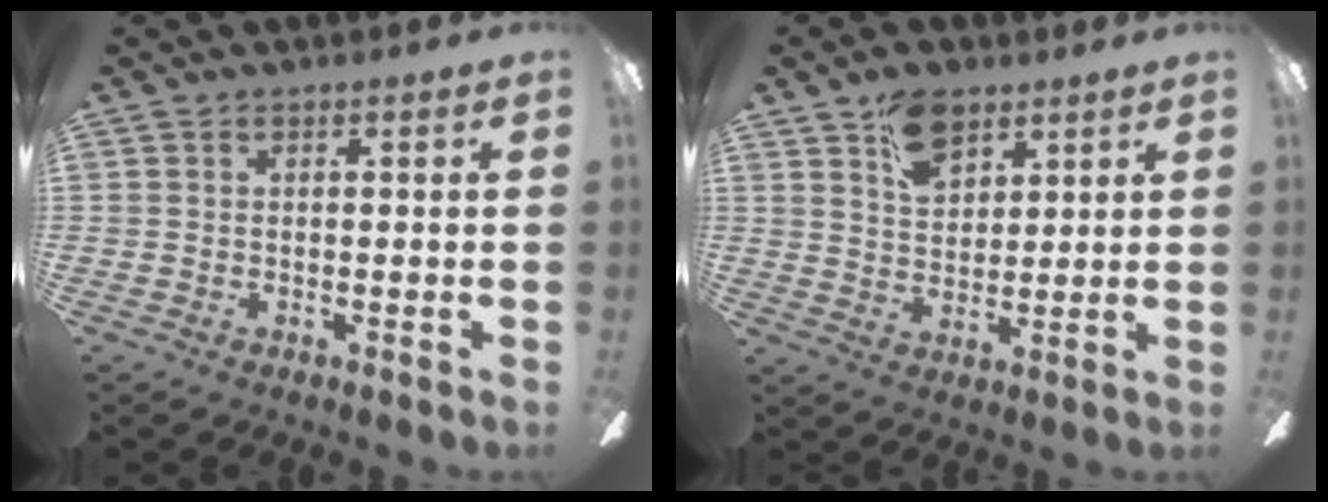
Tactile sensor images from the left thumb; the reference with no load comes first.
{"total": 9.4, "force": [6.0, 5.7, 4.5], "torque": [-0.066, -0.017, 0.109]}